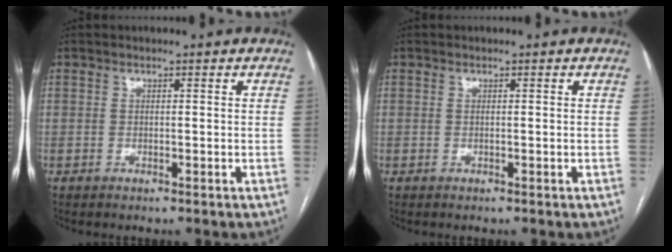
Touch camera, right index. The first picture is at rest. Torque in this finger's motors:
{"motor_torque": [0.09, 0.03, 0.03, 0.01]}